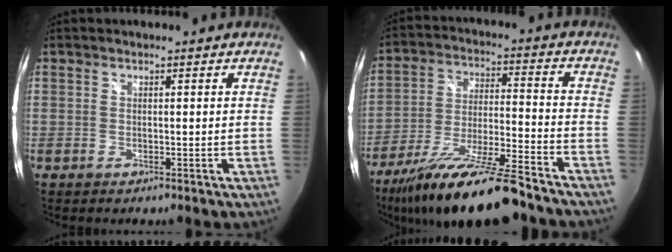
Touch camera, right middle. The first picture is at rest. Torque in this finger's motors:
{"motor_torque": [1.23, -0.91, 0.80, 0.21]}